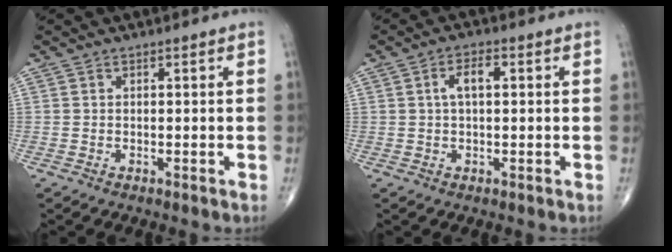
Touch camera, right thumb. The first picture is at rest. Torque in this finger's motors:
{"motor_torque": [0.32, 0.16, 0.50, -0.05, 0.02]}